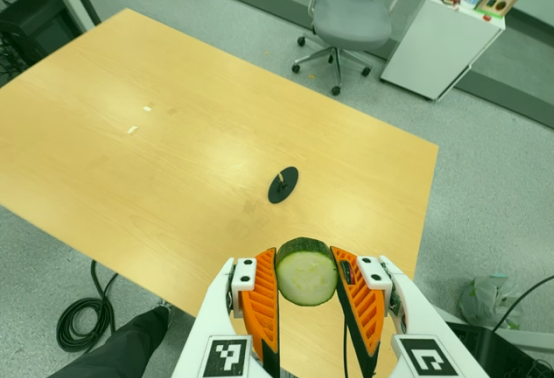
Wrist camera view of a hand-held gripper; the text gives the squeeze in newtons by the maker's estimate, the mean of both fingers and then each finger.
{"total": 13.6, "left": 14.2, "right": 13.0}